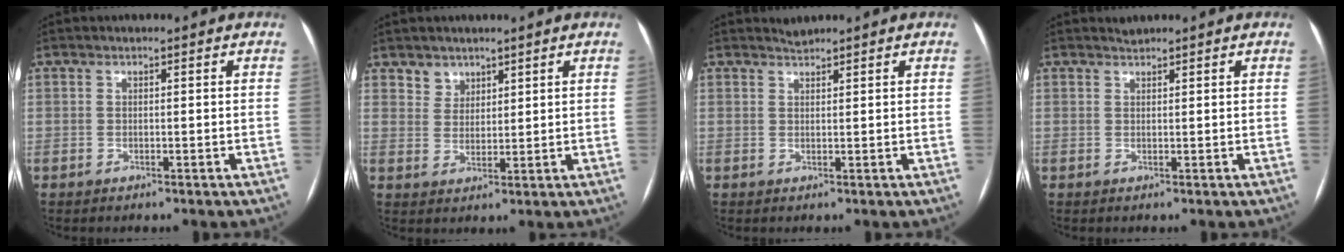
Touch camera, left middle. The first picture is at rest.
{"total": 3.3, "force": [2.4, 2.2, -0.2], "torque": [0.012, 0.002, 0.039]}
{"total": 1.1, "force": [1.1, -0.1, -0.1], "torque": [-0.004, 0.003, 0.023]}
{"total": 0.8, "force": [0.8, 0.0, -0.1], "torque": [-0.005, 0.004, 0.016]}